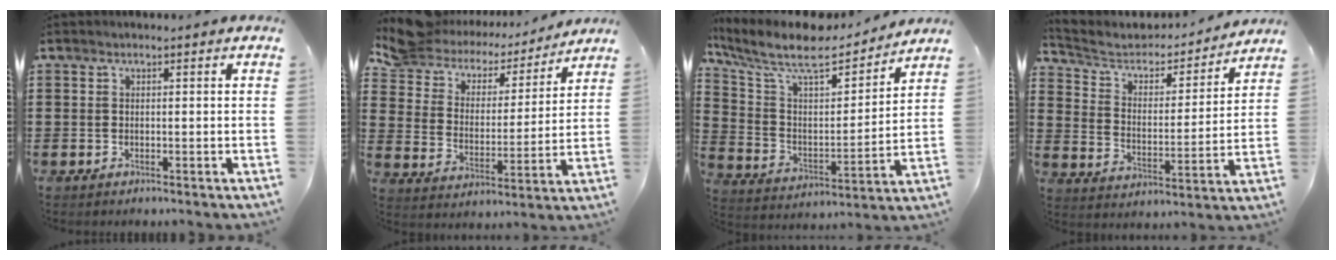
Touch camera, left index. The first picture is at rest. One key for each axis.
{"total": 7.2, "fx": 6.5, "fy": 2.6, "fz": 1.4, "tx": -0.068, "ty": -0.040, "tz": 0.113}
{"total": 11.1, "fx": 9.1, "fy": 2.7, "fz": 5.7, "tx": -0.149, "ty": -0.053, "tz": 0.155}
{"total": 5.2, "fx": 4.5, "fy": 2.1, "fz": 1.5, "tx": -0.057, "ty": -0.031, "tz": 0.072}